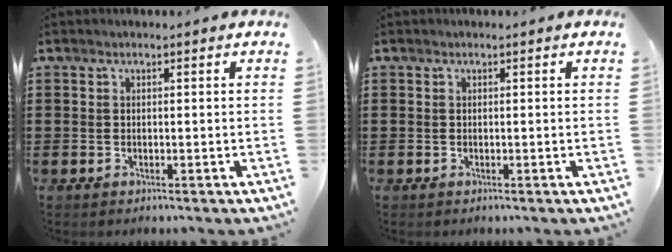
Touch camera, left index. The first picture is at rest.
{"total": 0.0}